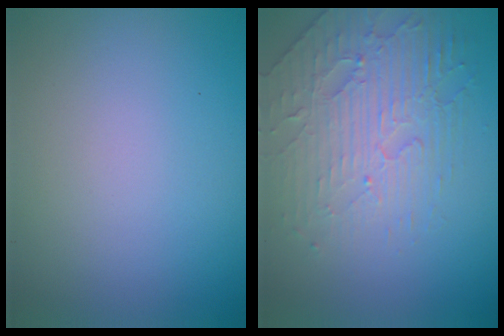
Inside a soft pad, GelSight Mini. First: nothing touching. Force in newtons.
{"total": 4.2, "press": 3.8, "slide": 1.7}